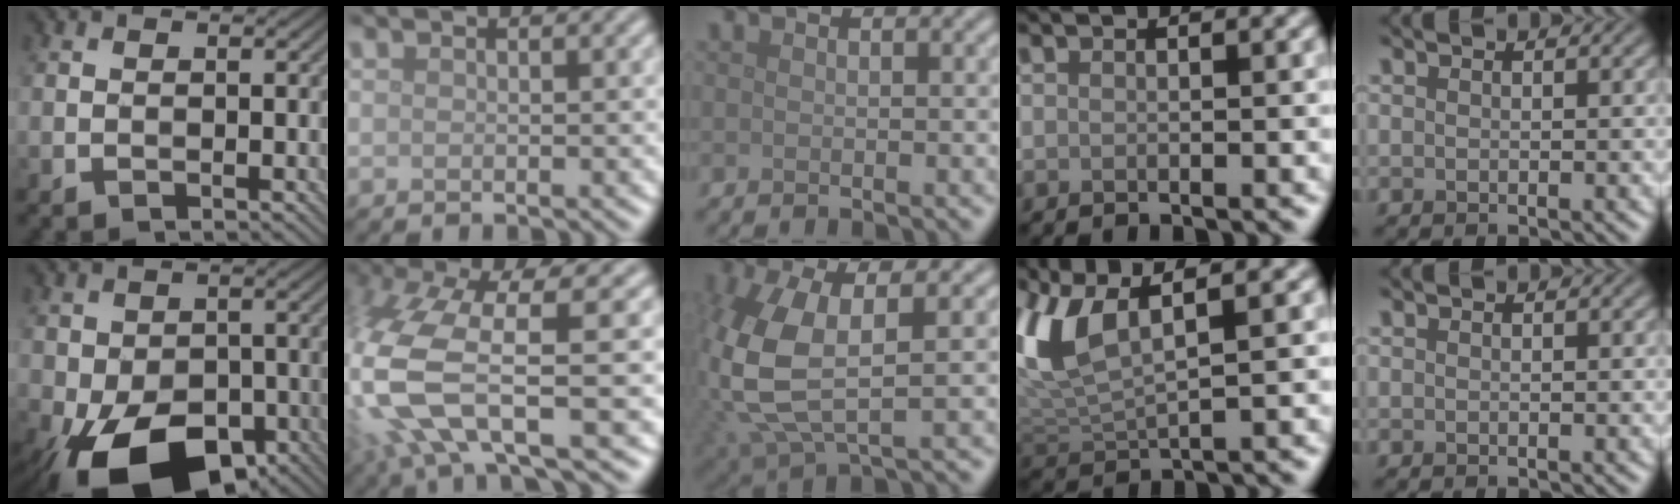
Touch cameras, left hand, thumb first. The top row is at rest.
{"thumb": {"total": 15.8, "force": [-8.3, 9.0, 9.9], "torque": [-0.162, -0.043, -0.132]}, "index": {"total": 11.8, "force": [-1.7, 4.4, 10.8], "torque": [-0.257, -0.025, -0.023]}, "middle": {"total": 9.8, "force": [-0.1, 4.8, 8.5], "torque": [-0.218, -0.015, 0.006]}, "ring": {"total": 6.4, "force": [3.2, 2.0, 5.2], "torque": [-0.127, 0.010, 0.063]}}